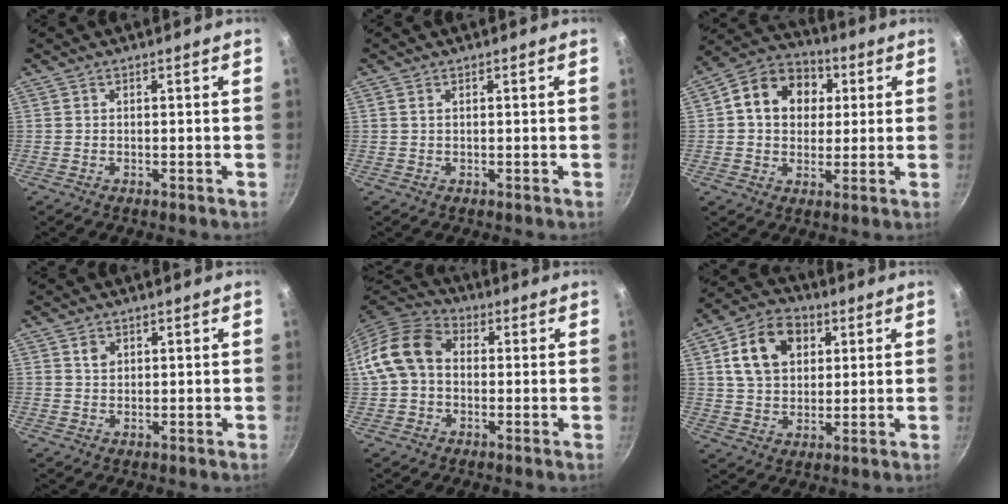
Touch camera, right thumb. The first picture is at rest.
{"total": 0.7, "force": [0.3, 0.3, 0.5], "torque": [-0.010, 0.001, 0.006]}
{"total": 13.8, "force": [3.1, 11.0, 7.7], "torque": [-0.102, 0.016, 0.033]}
{"total": 2.0, "force": [0.9, 1.5, 1.0], "torque": [-0.009, -0.001, 0.014]}
{"total": 11.7, "force": [0.6, 8.8, 7.7], "torque": [-0.122, 0.031, -0.007]}
{"total": 13.3, "force": [4.1, 9.6, 8.1], "torque": [-0.120, 0.003, 0.063]}